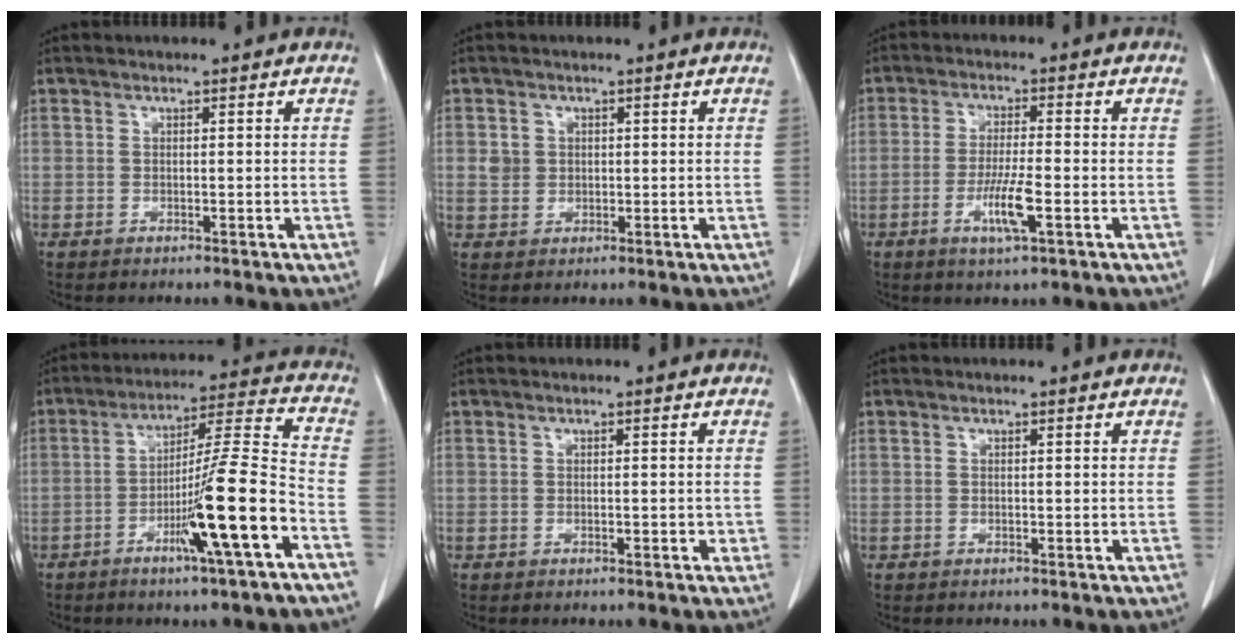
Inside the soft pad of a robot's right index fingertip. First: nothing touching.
{"total": 2.7, "force": [0.6, 2.5, 0.8], "torque": [-0.013, 0.006, 0.015]}
{"total": 6.1, "force": [-2.3, 0.3, 5.7], "torque": [-0.109, -0.010, -0.042]}
{"total": 14.0, "force": [-5.8, -0.9, 12.7], "torque": [-0.214, -0.001, -0.101]}
{"total": 1.1, "force": [-0.2, 0.5, 1.0], "torque": [-0.014, 0.001, -0.002]}
{"total": 0.0}